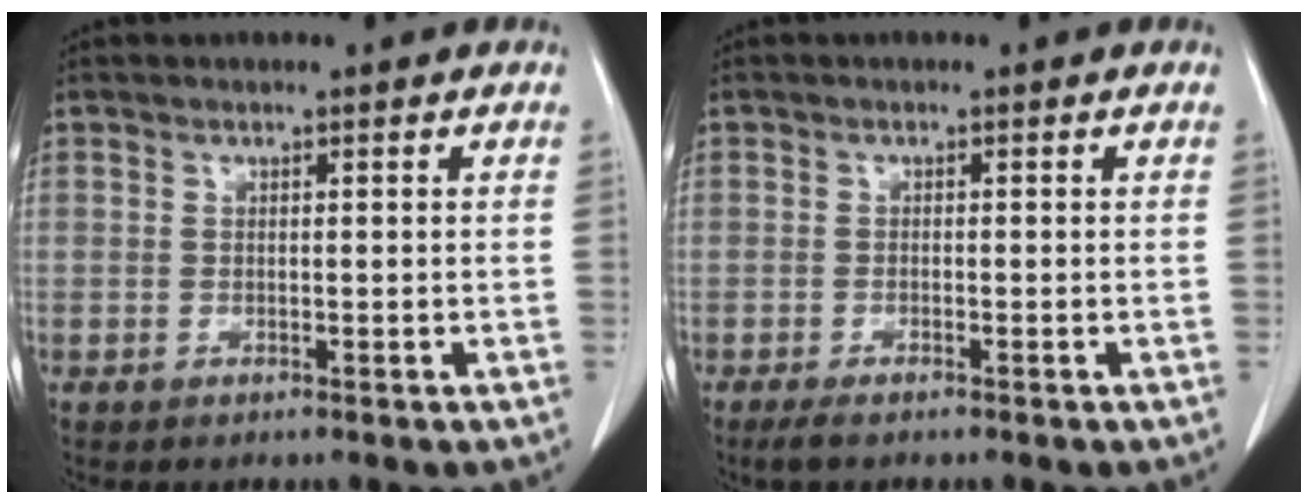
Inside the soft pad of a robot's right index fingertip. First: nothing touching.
{"total": 2.2, "force": [-1.7, 0.3, 1.3], "torque": [-0.026, -0.005, -0.029]}